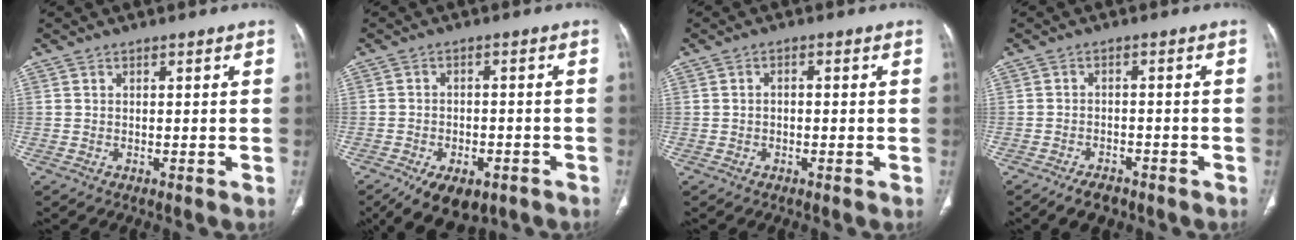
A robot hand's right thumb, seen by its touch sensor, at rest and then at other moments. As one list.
[{"total": 10.9, "force": [-6.7, 5.9, 6.2], "torque": [-0.082, 0.016, -0.095]}, {"total": 1.2, "force": [-0.1, 0.9, 0.8], "torque": [-0.011, 0.004, -0.004]}, {"total": 4.2, "force": [-3.2, 2.2, 1.8], "torque": [-0.028, 0.012, -0.048]}]